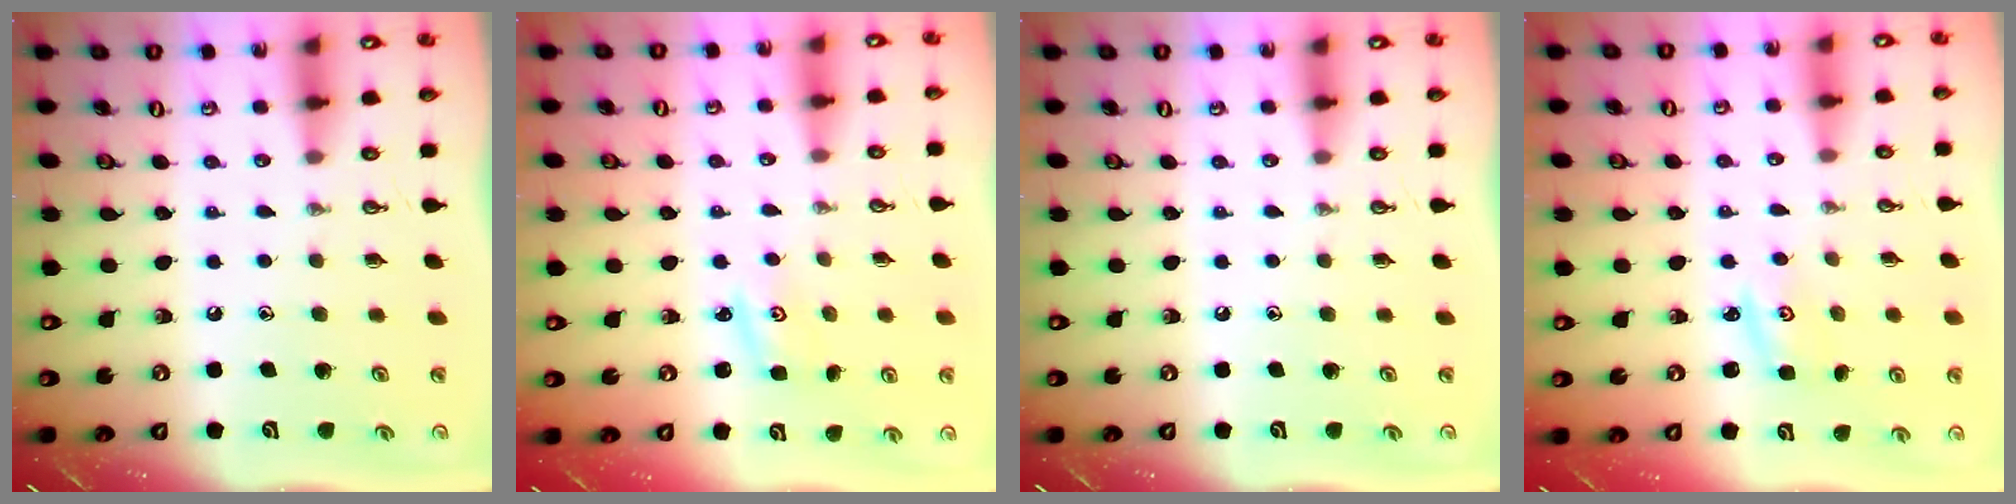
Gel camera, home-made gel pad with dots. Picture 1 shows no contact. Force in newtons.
{"total": 2.1, "press": 2.1, "slide": 0.3}
{"total": 0.0}
{"total": 1.8, "press": 1.8, "slide": 0.0}